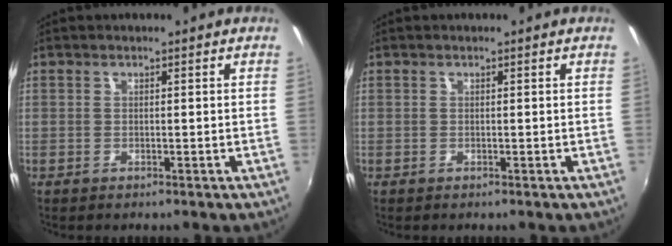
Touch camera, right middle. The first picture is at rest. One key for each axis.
{"total": 0.0}